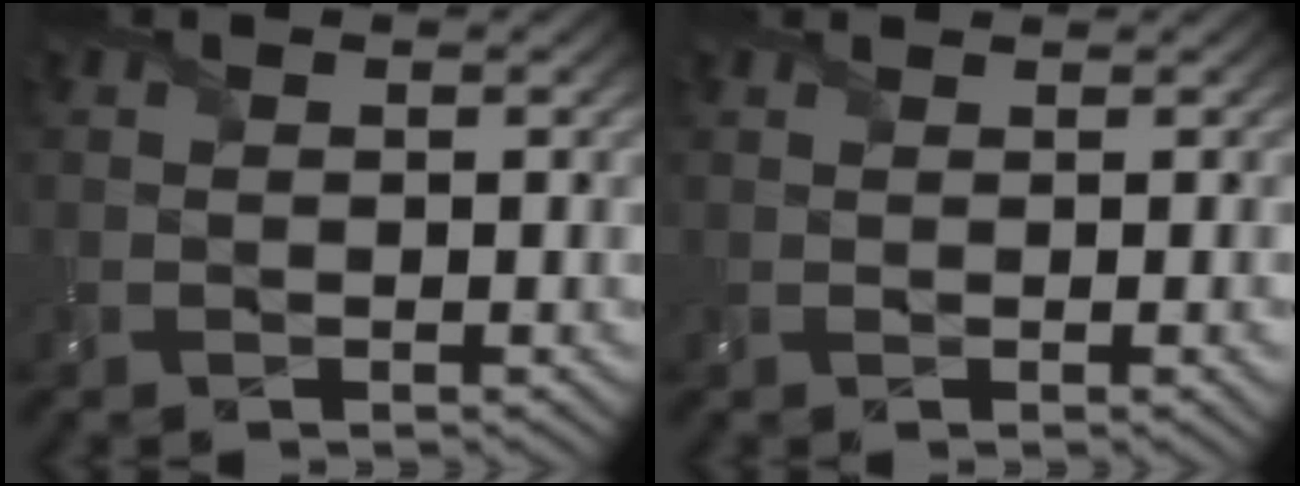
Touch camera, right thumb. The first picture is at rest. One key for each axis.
{"total": 2.3, "fx": 1.2, "fy": 0.5, "fz": 1.9, "tx": -0.039, "ty": 0.004, "tz": 0.017}